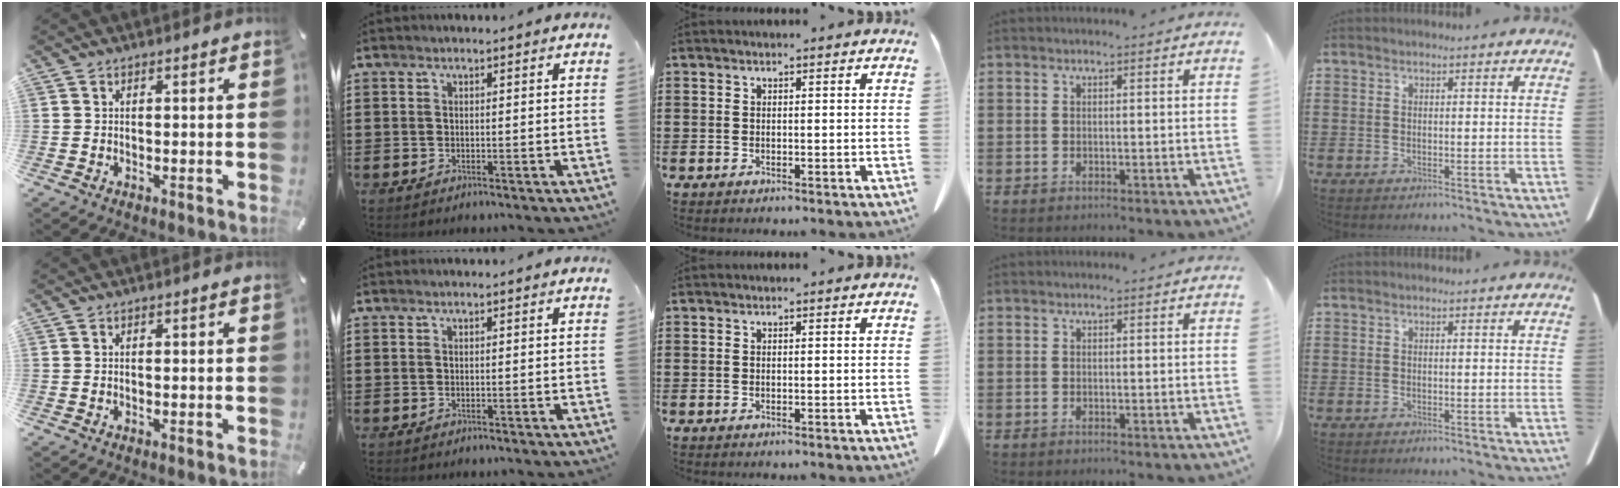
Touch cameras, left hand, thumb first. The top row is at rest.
{}